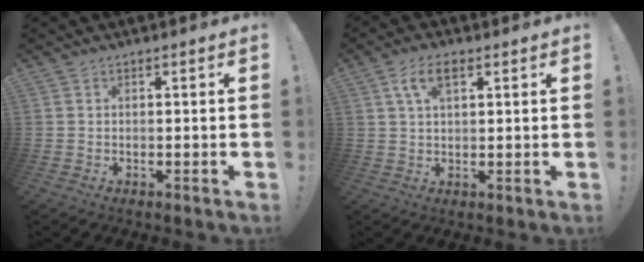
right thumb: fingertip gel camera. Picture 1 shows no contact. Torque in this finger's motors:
{"motor_torque": [-0.29, 0.32, 0.00, 0.00, 0.00]}